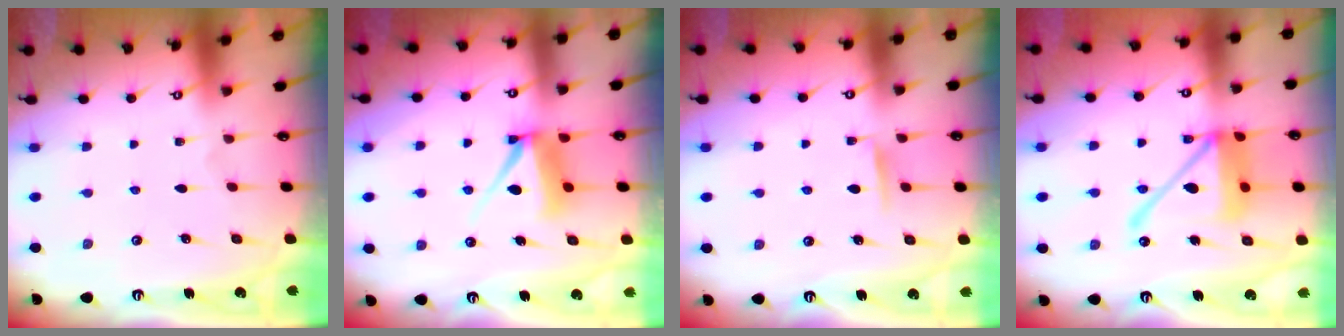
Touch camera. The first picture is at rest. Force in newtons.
{"total": 8.2, "press": 8.1, "slide": 0.8}
{"total": 6.1, "press": 6.0, "slide": 0.8}
{"total": 15.1, "press": 14.9, "slide": 2.2}